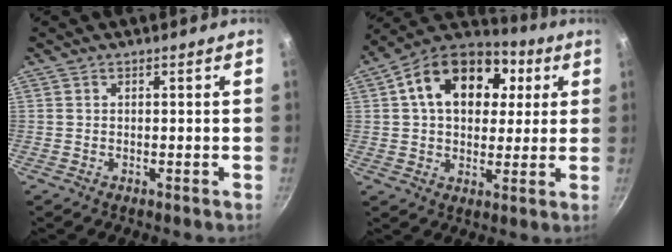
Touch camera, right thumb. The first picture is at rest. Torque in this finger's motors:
{"motor_torque": [0.15, 3.70, 0.52, -0.39, 0.43]}